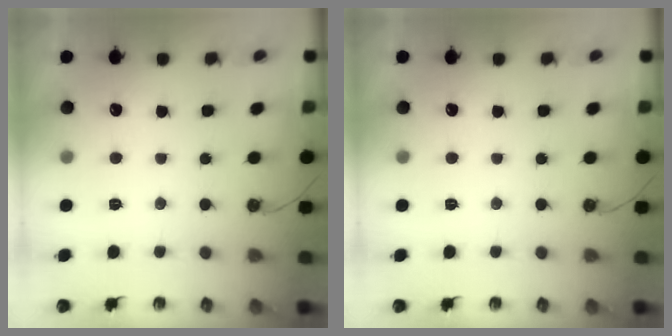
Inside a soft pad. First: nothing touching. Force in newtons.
{"total": 0.0}